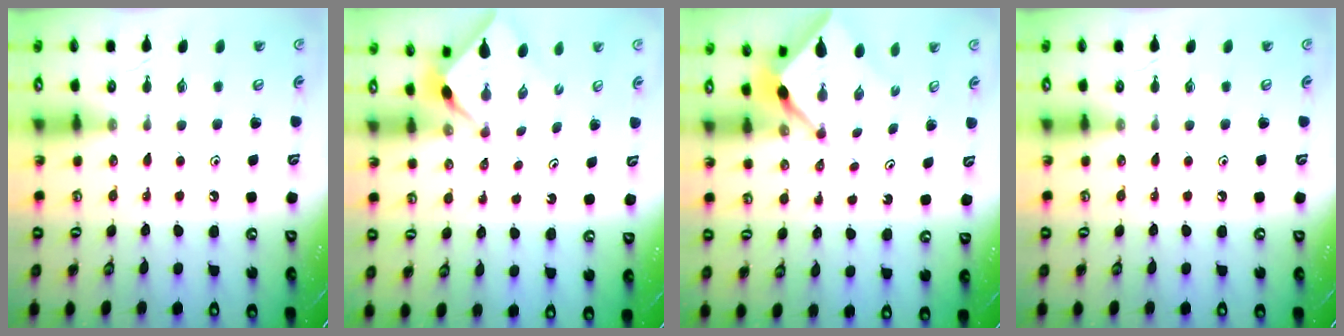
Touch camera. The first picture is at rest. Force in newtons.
{"total": 2.3, "press": 2.3, "slide": 0.1}
{"total": 2.9, "press": 2.9, "slide": 0.4}
{"total": 0.0}